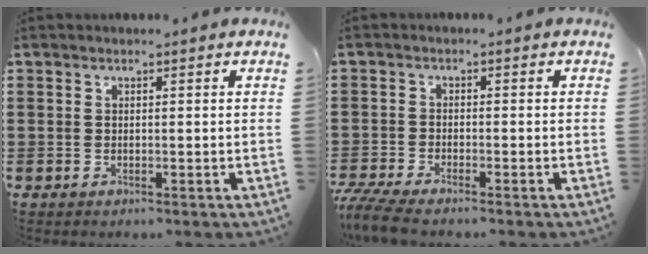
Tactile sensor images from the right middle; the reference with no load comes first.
{"total": 3.7, "force": [-3.3, 0.1, 1.7], "torque": [-0.050, -0.015, -0.068]}